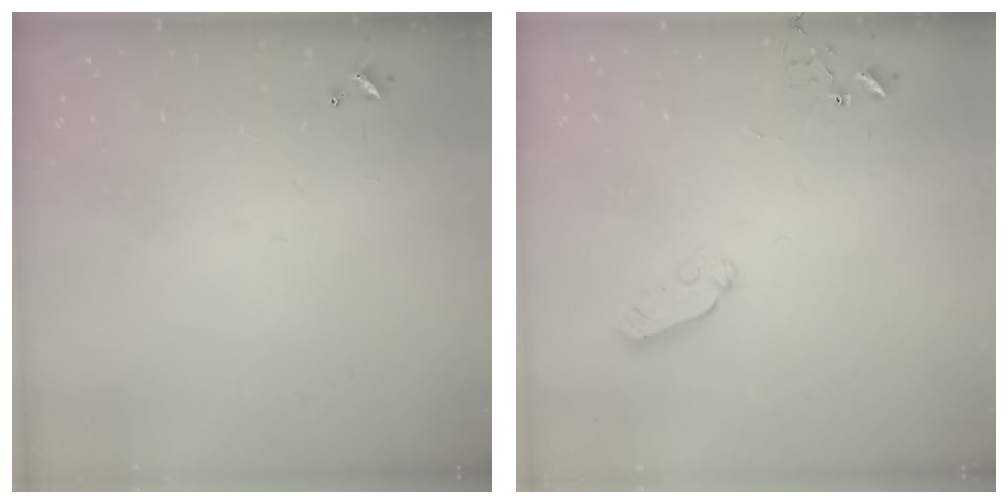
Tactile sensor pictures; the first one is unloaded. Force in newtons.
{"total": 4.1, "press": 4.1, "slide": 0.1}